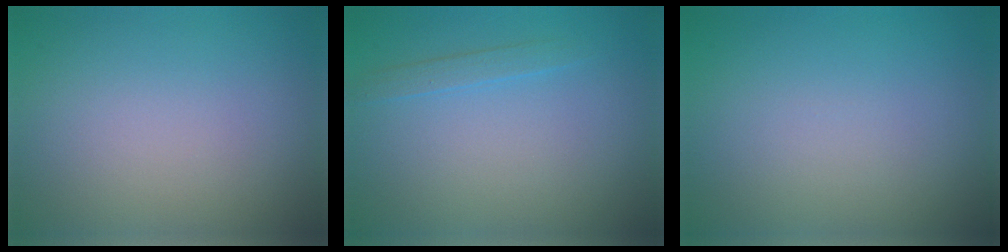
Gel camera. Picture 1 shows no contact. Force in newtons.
{"total": 1.1, "press": 1.1, "slide": 0.1}
{"total": 0.0}